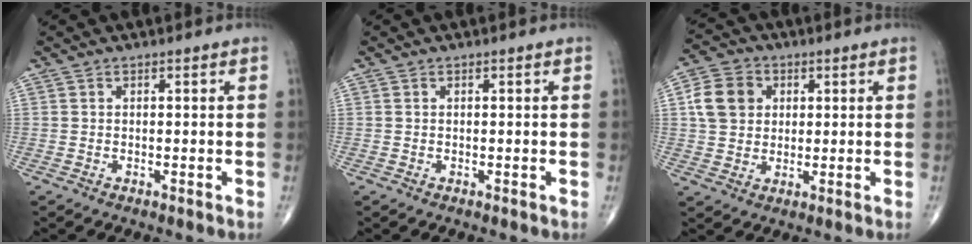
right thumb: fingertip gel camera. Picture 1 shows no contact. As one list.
[{"total": 0.0}, {"total": 8.6, "force": [1.9, 7.2, 4.3], "torque": [-0.061, 0.004, 0.029]}]